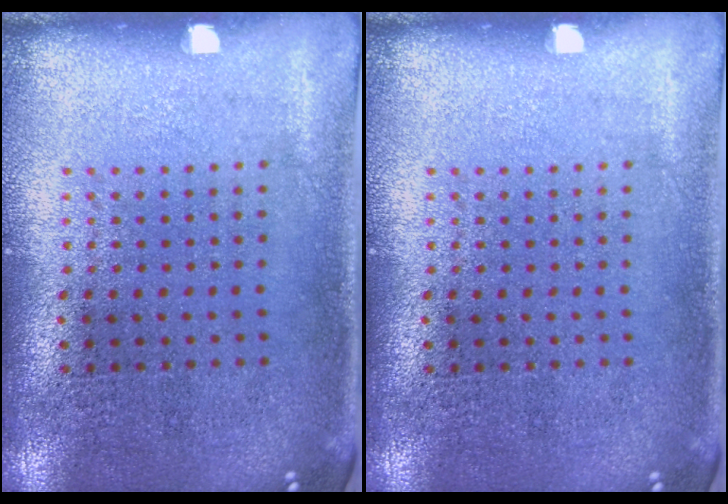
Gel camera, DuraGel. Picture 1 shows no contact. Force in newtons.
{"total": 0.0}